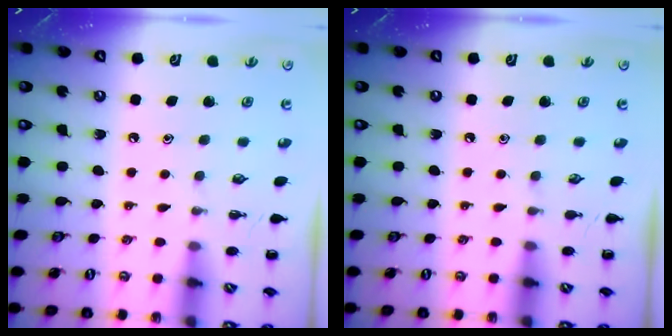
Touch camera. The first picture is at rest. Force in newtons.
{"total": 0.0}